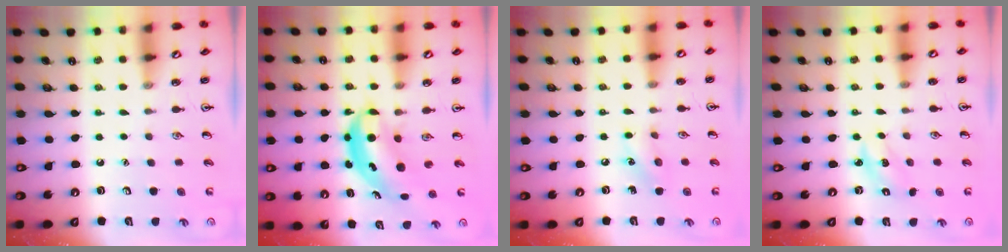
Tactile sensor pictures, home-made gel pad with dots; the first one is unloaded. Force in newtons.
{"total": 6.0, "press": 5.8, "slide": 1.7}
{"total": 6.7, "press": 6.5, "slide": 1.5}
{"total": 2.5, "press": 2.4, "slide": 0.5}